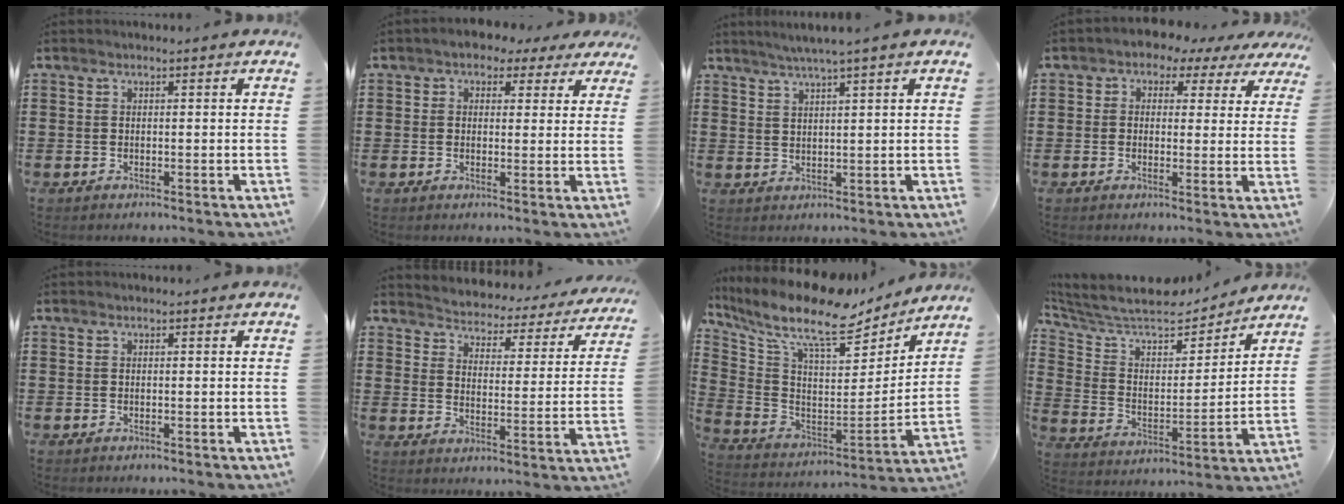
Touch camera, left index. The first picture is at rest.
{"total": 2.9, "force": [1.9, 1.9, 1.0], "torque": [-0.023, 0.005, 0.031]}
{"total": 2.3, "force": [1.8, -0.6, 1.3], "torque": [-0.030, -0.006, 0.031]}
{"total": 2.4, "force": [1.4, 1.8, 0.5], "torque": [-0.020, -0.008, 0.015]}
{"total": 0.0}
{"total": 3.3, "force": [3.3, 0.2, -0.3], "torque": [-0.020, -0.036, 0.048]}
{"total": 12.2, "force": [9.1, 3.4, 7.3], "torque": [-0.168, -0.058, 0.156]}
{"total": 8.4, "force": [7.4, 2.4, 3.2], "torque": [-0.098, -0.047, 0.124]}